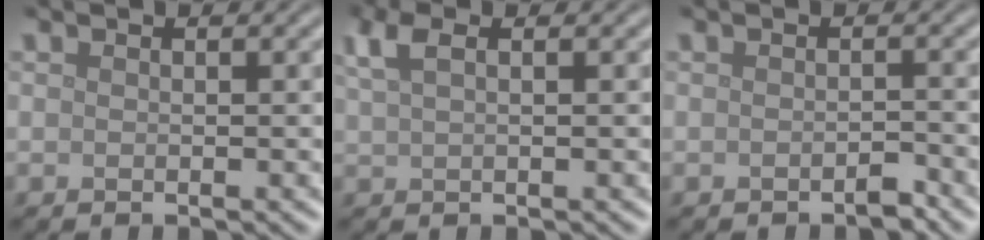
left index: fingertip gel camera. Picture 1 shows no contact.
{"total": 2.4, "force": [1.3, 0.9, 1.8], "torque": [-0.042, 0.007, 0.029]}
{"total": 1.1, "force": [-0.8, 0.2, 0.6], "torque": [-0.009, 0.002, -0.014]}